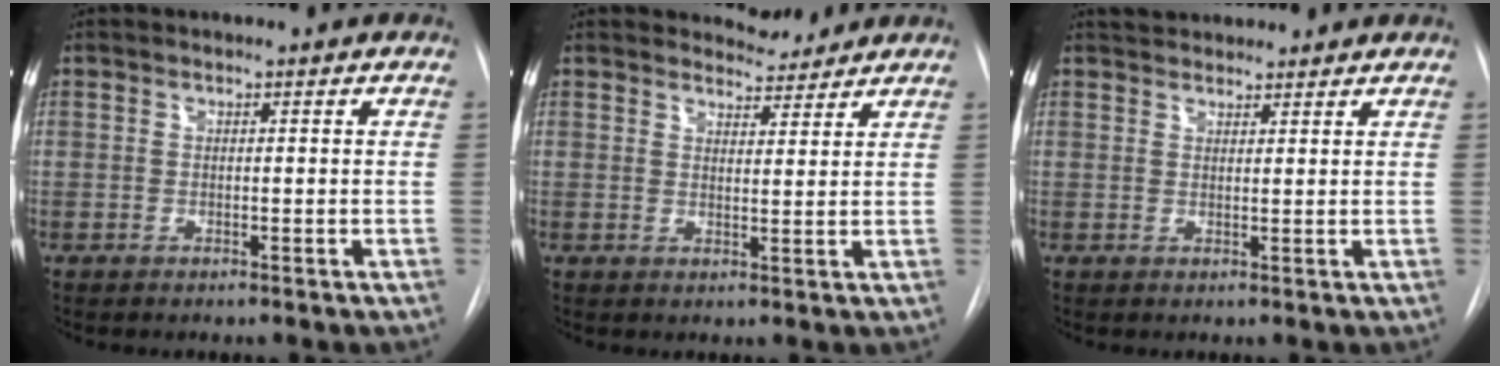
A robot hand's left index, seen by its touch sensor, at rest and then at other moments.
{"total": 3.2, "force": [3.1, 0.6, -0.3], "torque": [0.002, -0.014, 0.044]}
{"total": 4.9, "force": [4.6, 1.2, 1.0], "torque": [-0.014, 0.033, 0.067]}